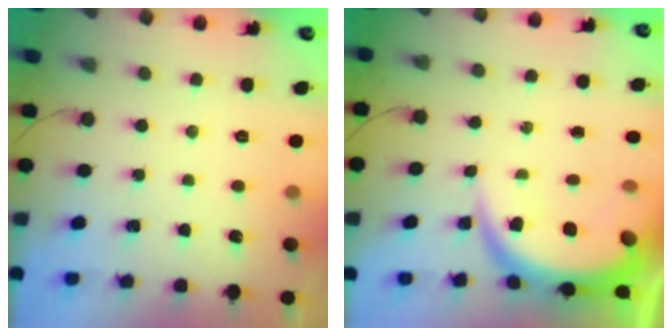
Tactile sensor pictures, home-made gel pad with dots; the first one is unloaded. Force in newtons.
{"total": 10.2, "press": 10.2, "slide": 1.0}